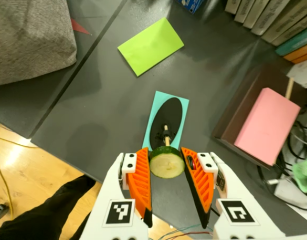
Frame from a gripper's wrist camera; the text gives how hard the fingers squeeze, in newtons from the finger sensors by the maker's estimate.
{"total": 8.0, "left": 8.0, "right": 7.9}